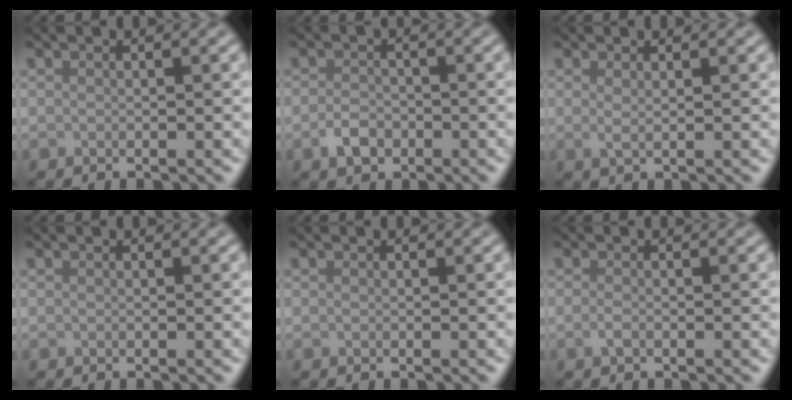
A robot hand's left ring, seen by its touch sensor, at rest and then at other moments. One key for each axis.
{"total": 2.1, "fx": -0.9, "fy": 1.4, "fz": 1.2, "tx": -0.024, "ty": 0.001, "tz": -0.022}
{"total": 1.2, "fx": 0.5, "fy": 0.4, "fz": 1.1, "tx": -0.016, "ty": -0.002, "tz": 0.006}
{"total": 0.0}
{"total": 0.0}
{"total": 0.9, "fx": -0.4, "fy": 0.3, "fz": 0.7, "tx": -0.017, "ty": -0.002, "tz": -0.009}